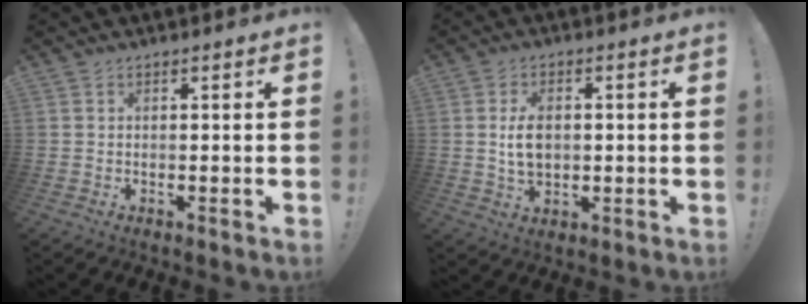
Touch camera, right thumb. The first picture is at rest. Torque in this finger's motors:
{"motor_torque": [0.01, 0.22, -0.13, 0.18, 0.19]}